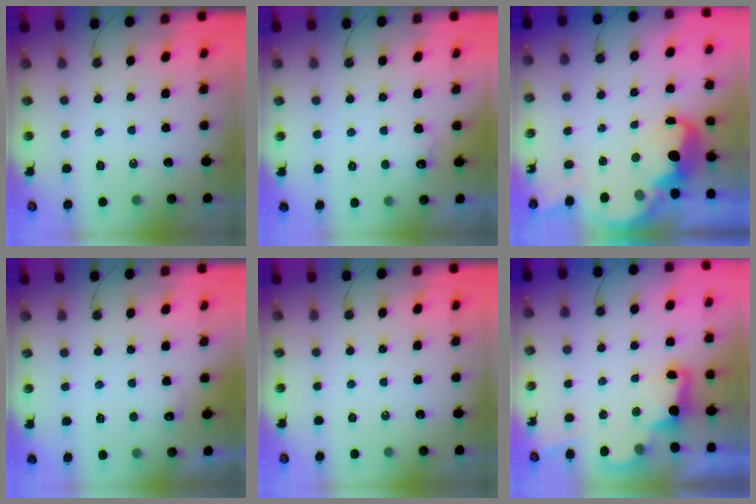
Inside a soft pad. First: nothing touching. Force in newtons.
{"total": 5.9, "press": 5.8, "slide": 1.2}
{"total": 6.4, "press": 6.4, "slide": 0.4}
{"total": 5.3, "press": 5.2, "slide": 1.1}
{"total": 0.0}
{"total": 3.3, "press": 3.3, "slide": 0.5}